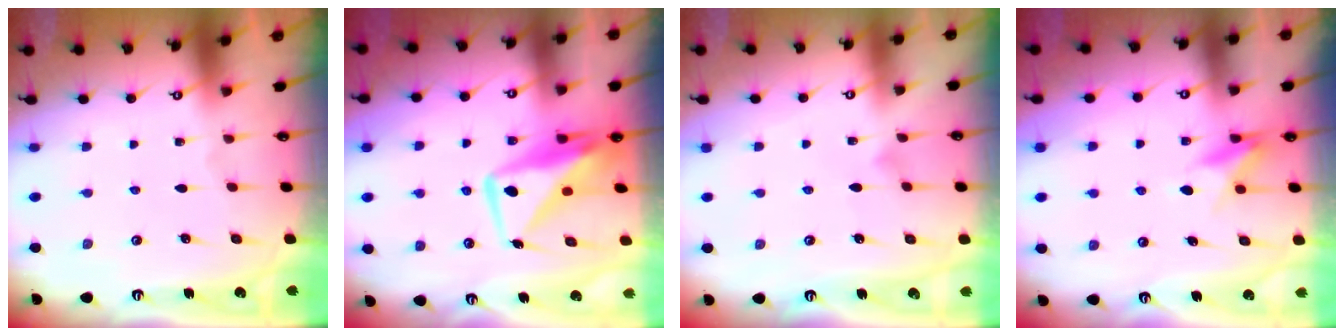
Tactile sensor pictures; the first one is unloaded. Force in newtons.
{"total": 11.3, "press": 11.2, "slide": 0.9}
{"total": 3.7, "press": 3.7, "slide": 0.3}
{"total": 8.5, "press": 8.5, "slide": 0.9}